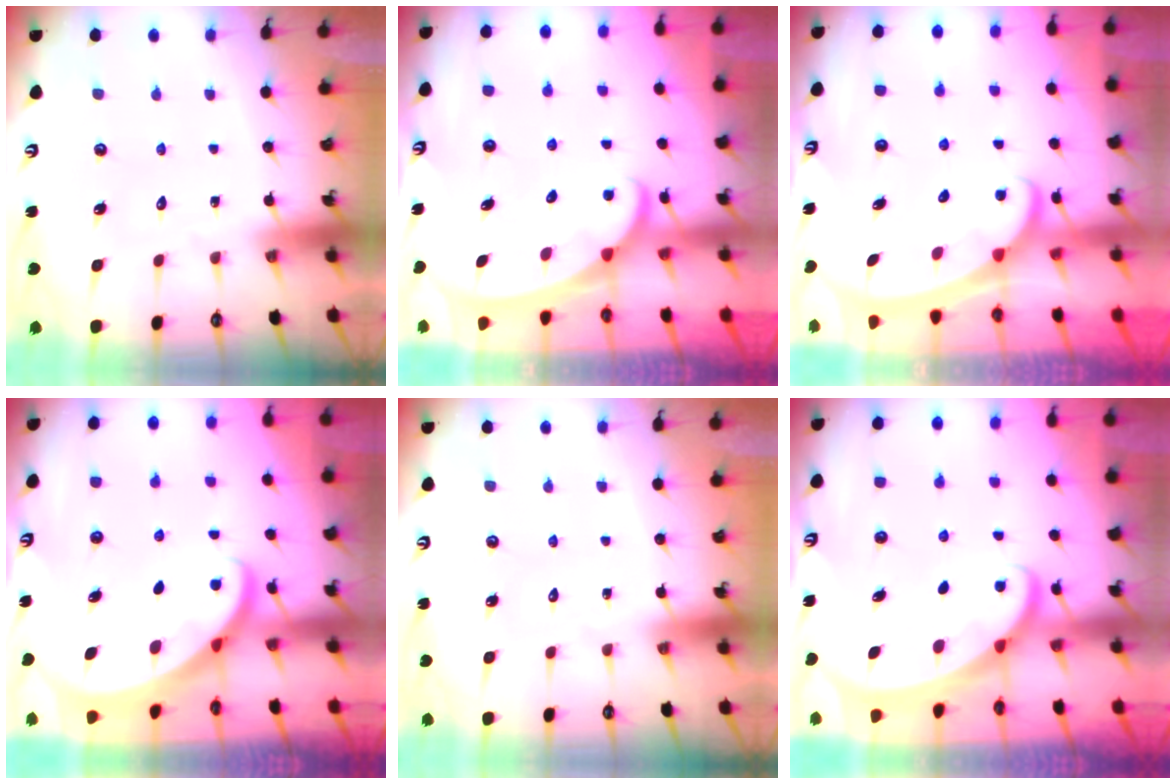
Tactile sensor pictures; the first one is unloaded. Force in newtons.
{"total": 2.5, "press": 2.5, "slide": 0.3}
{"total": 2.4, "press": 2.4, "slide": 0.3}
{"total": 2.6, "press": 2.6, "slide": 0.3}
{"total": 0.0}
{"total": 2.1, "press": 2.1, "slide": 0.2}